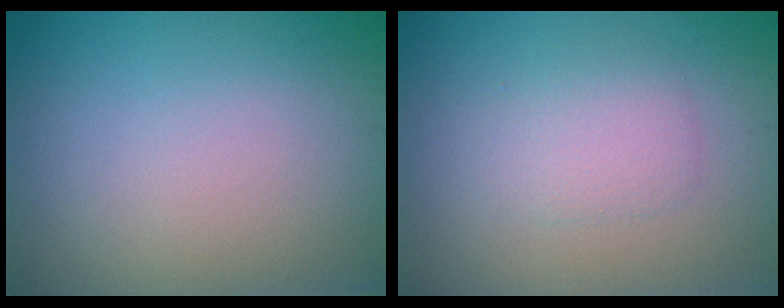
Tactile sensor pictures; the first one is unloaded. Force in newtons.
{"total": 1.9, "press": 1.9, "slide": 0.0}